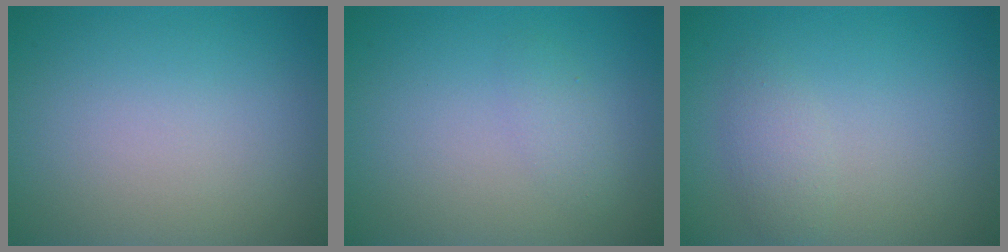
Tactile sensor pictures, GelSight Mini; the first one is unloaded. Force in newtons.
{"total": 1.2, "press": 1.2, "slide": 0.0}
{"total": 1.6, "press": 1.6, "slide": 0.1}